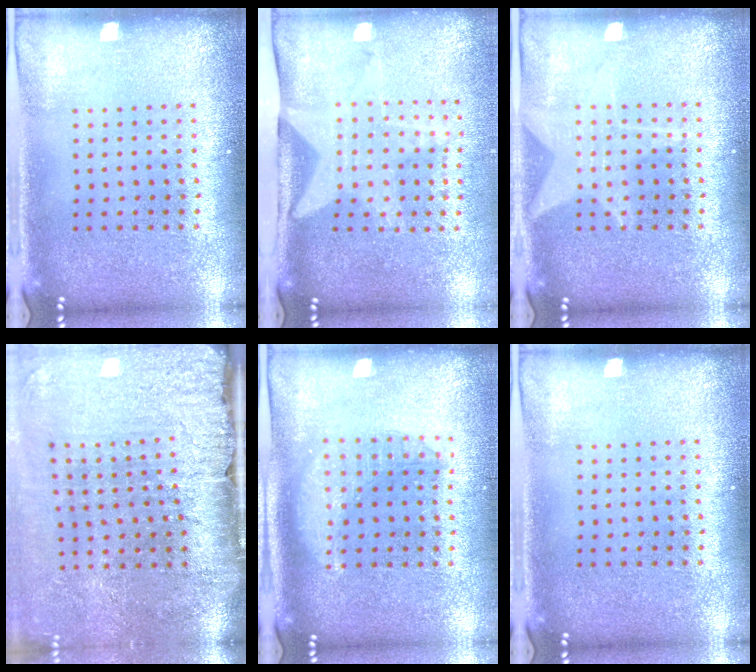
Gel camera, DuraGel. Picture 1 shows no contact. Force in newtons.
{"total": 2.1, "press": 1.5, "slide": 1.4}
{"total": 1.8, "press": 1.8, "slide": 0.3}
{"total": 4.6, "press": 3.7, "slide": 2.7}
{"total": 1.4, "press": 1.3, "slide": 0.5}
{"total": 0.0}